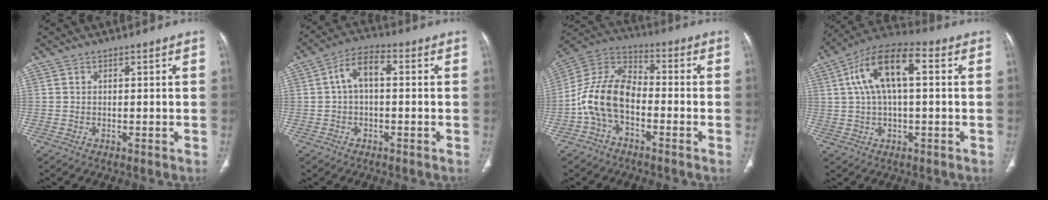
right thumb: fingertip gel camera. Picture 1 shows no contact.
{"total": 6.4, "force": [0.5, 3.3, 5.5], "torque": [-0.094, 0.026, 0.000]}
{"total": 12.4, "force": [-3.5, 7.4, 9.3], "torque": [-0.179, 0.048, -0.078]}
{"total": 13.5, "force": [2.9, 5.9, 11.9], "torque": [-0.220, 0.035, 0.043]}